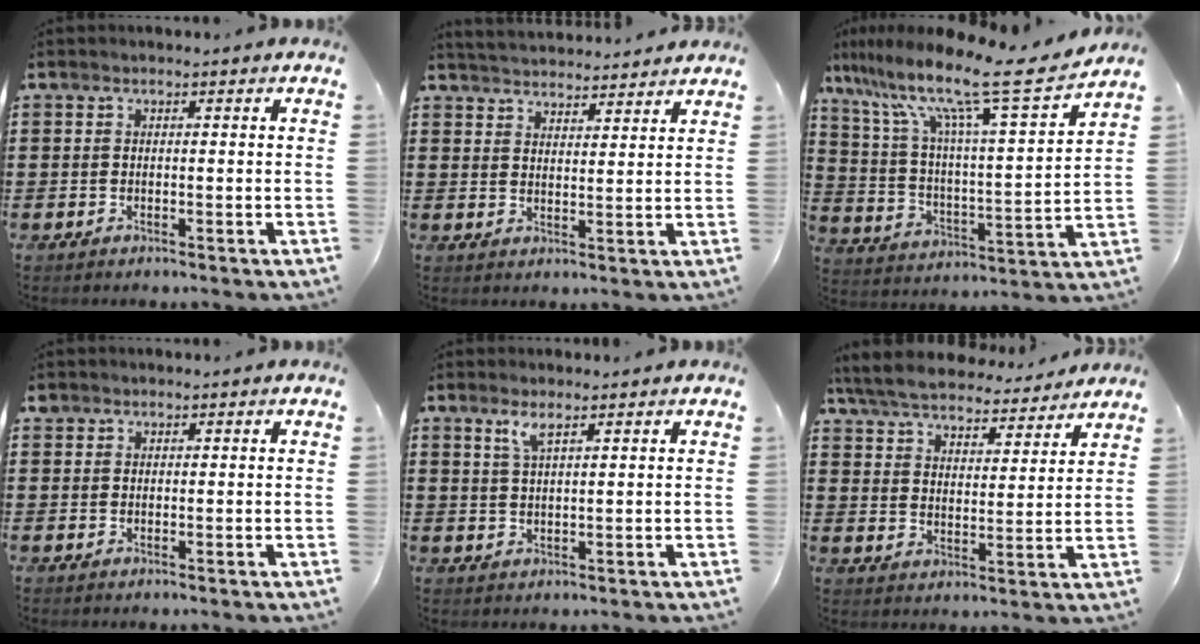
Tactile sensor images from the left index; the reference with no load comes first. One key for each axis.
{"total": 3.5, "fx": 3.5, "fy": -0.1, "fz": -0.2, "tx": -0.009, "ty": -0.017, "tz": 0.064}
{"total": 12.9, "fx": 9.8, "fy": 0.5, "fz": 8.4, "tx": -0.187, "ty": -0.065, "tz": 0.154}
{"total": 0.9, "fx": 0.6, "fy": 0.5, "fz": 0.1, "tx": -0.005, "ty": 0.003, "tz": 0.013}
{"total": 2.8, "fx": 1.9, "fy": 0.4, "fz": 2.0, "tx": -0.045, "ty": 0.001, "tz": 0.034}
{"total": 5.9, "fx": 5.8, "fy": 0.5, "fz": 1.2, "tx": -0.054, "ty": -0.039, "tz": 0.099}